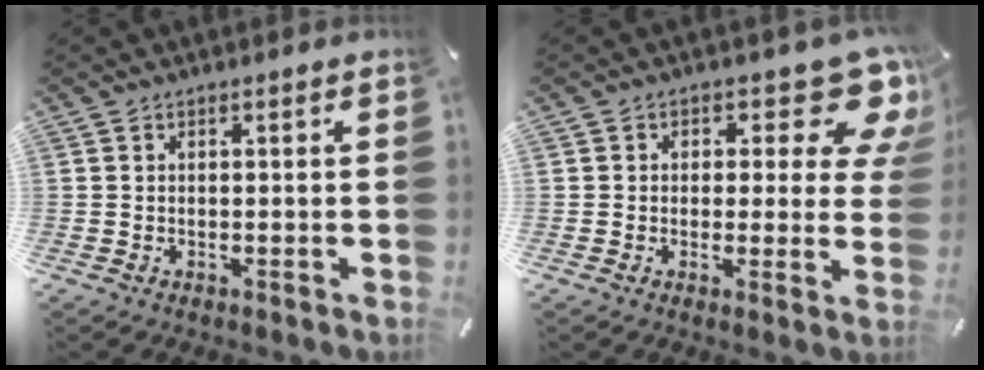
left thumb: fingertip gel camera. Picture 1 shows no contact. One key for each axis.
{"total": 12.5, "fx": 6.3, "fy": 6.0, "fz": 9.0, "tx": -0.108, "ty": -0.045, "tz": 0.109}